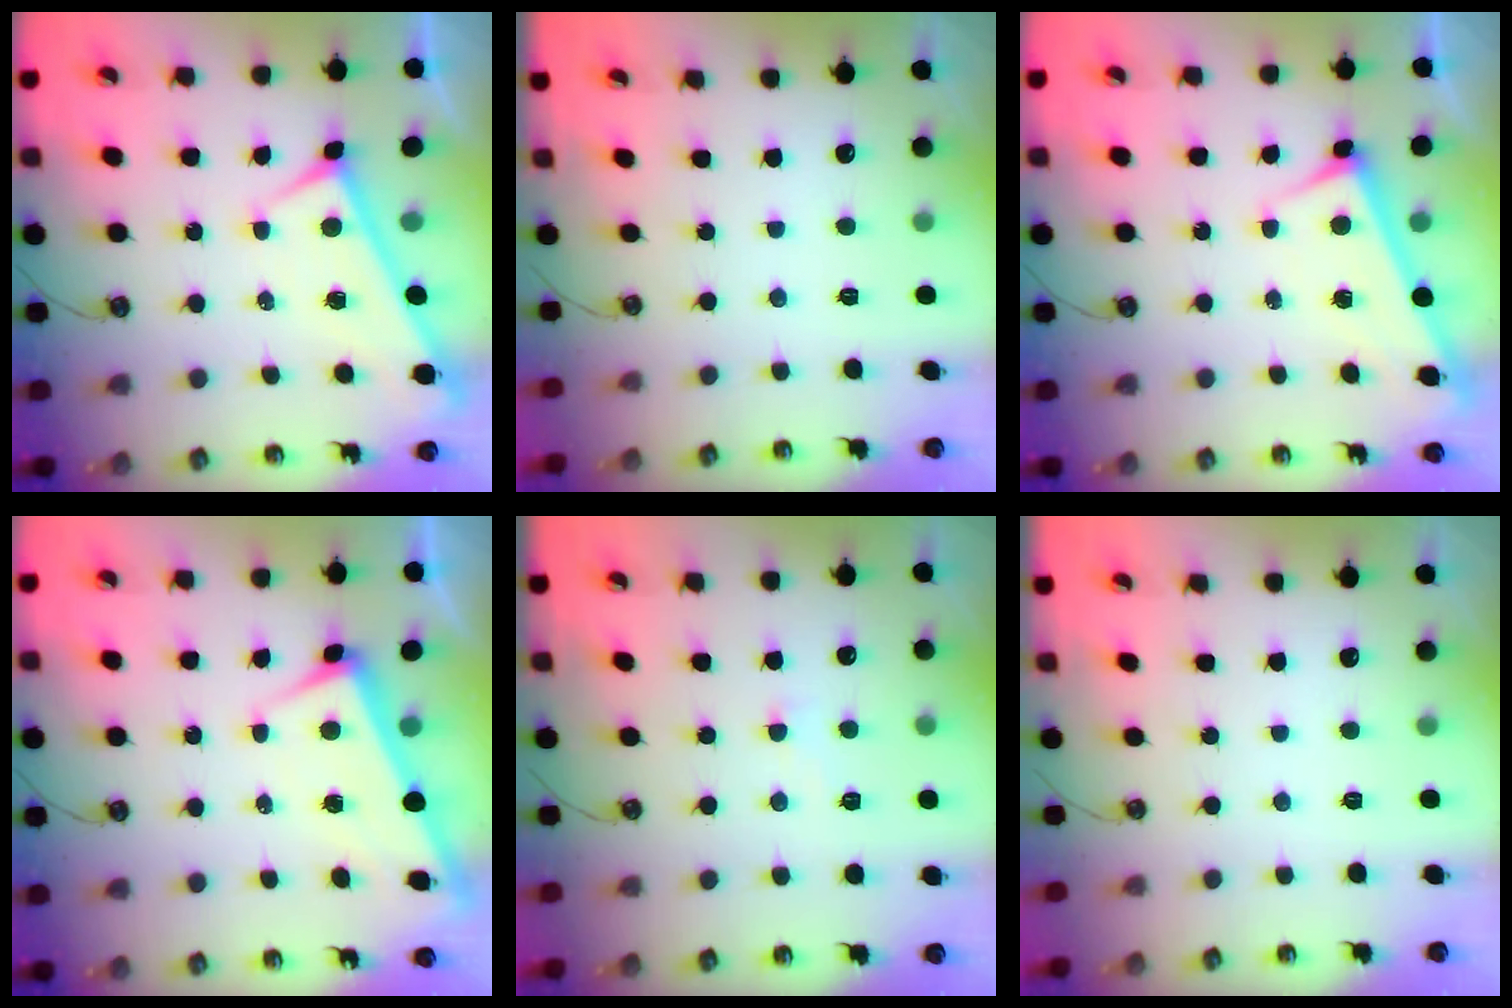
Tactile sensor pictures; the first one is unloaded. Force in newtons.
{"total": 0.0}
{"total": 3.1, "press": 3.1, "slide": 0.1}
{"total": 2.0, "press": 1.9, "slide": 0.6}
{"total": 1.5, "press": 1.2, "slide": 0.8}
{"total": 0.0}